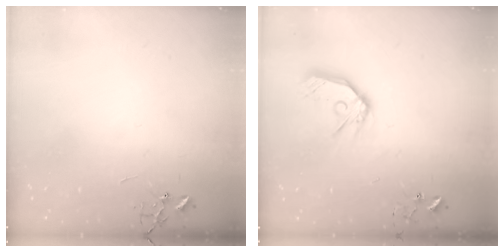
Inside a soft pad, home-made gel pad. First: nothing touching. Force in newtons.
{"total": 13.0, "press": 12.9, "slide": 1.6}